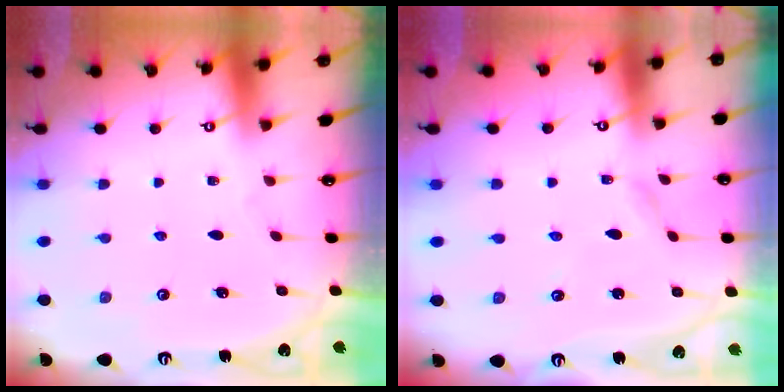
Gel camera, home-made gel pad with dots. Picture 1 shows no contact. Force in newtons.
{"total": 3.0, "press": 3.0, "slide": 0.3}